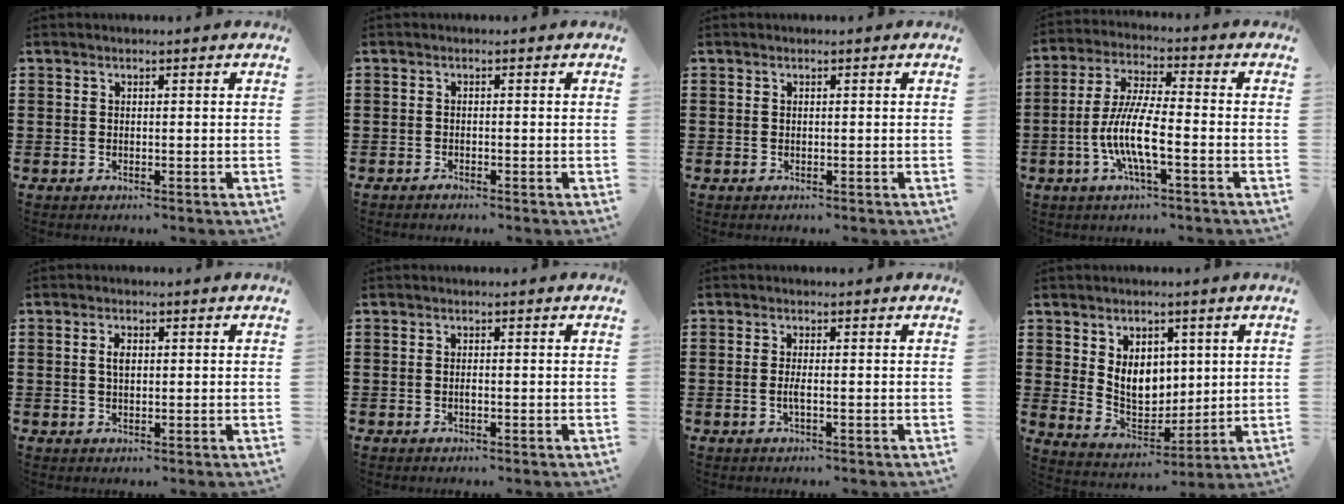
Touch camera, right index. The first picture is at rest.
{"total": 0.7, "force": [-0.7, 0.1, 0.1], "torque": [-0.004, -0.001, -0.015]}
{"total": 0.0}
{"total": 9.0, "force": [-2.8, 1.8, 8.3], "torque": [-0.186, -0.016, -0.060]}
{"total": 2.0, "force": [0.4, 1.0, 1.7], "torque": [-0.037, 0.007, 0.005]}
{"total": 0.6, "force": [-0.2, 0.1, 0.6], "torque": [-0.011, -0.003, -0.003]}
{"total": 1.6, "force": [-0.5, 0.1, 1.5], "torque": [-0.035, -0.004, -0.011]}
{"total": 7.5, "force": [2.0, 5.6, 4.6], "torque": [-0.080, 0.005, 0.037]}